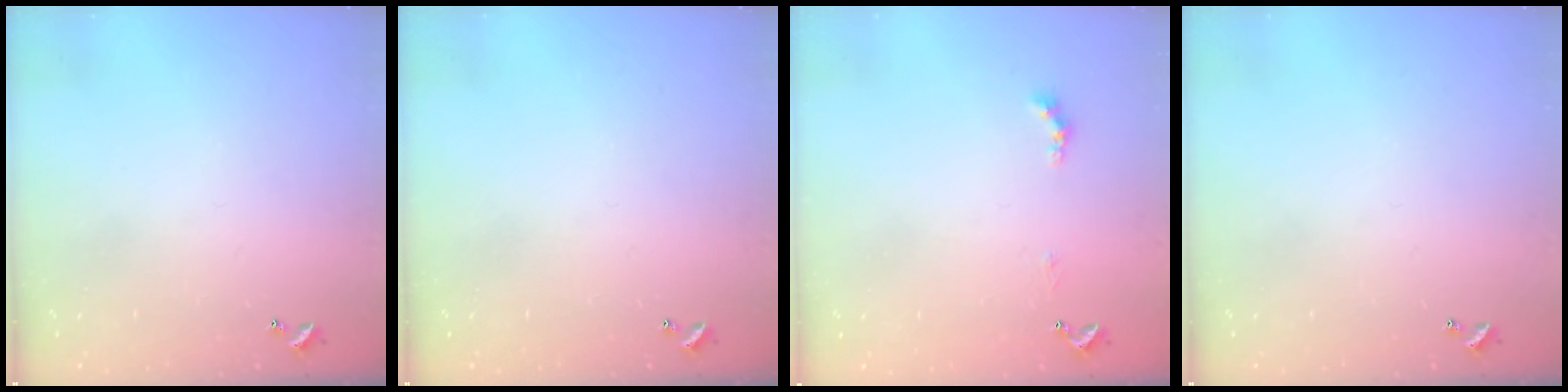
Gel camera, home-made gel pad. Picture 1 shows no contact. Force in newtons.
{"total": 0.0}
{"total": 1.5, "press": 1.4, "slide": 0.5}
{"total": 0.0}